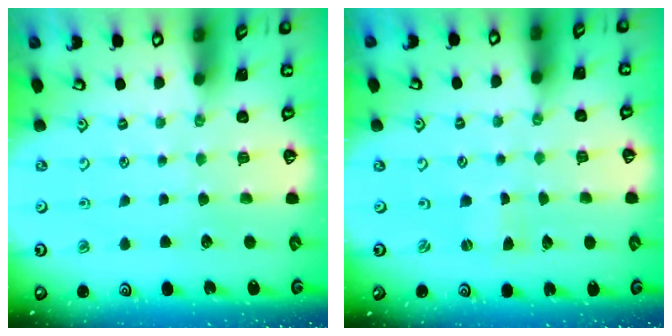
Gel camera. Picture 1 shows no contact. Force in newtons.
{"total": 0.0}